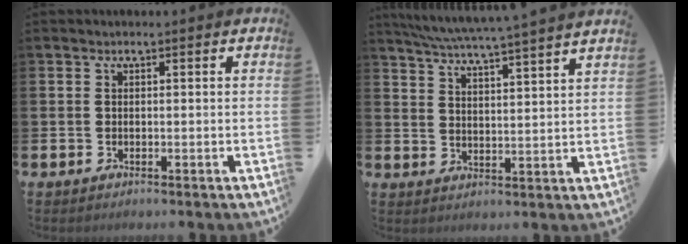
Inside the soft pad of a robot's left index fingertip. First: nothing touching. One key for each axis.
{"total": 5.8, "fx": 5.5, "fy": -0.8, "fz": 1.6, "tx": -0.052, "ty": -0.037, "tz": 0.095}